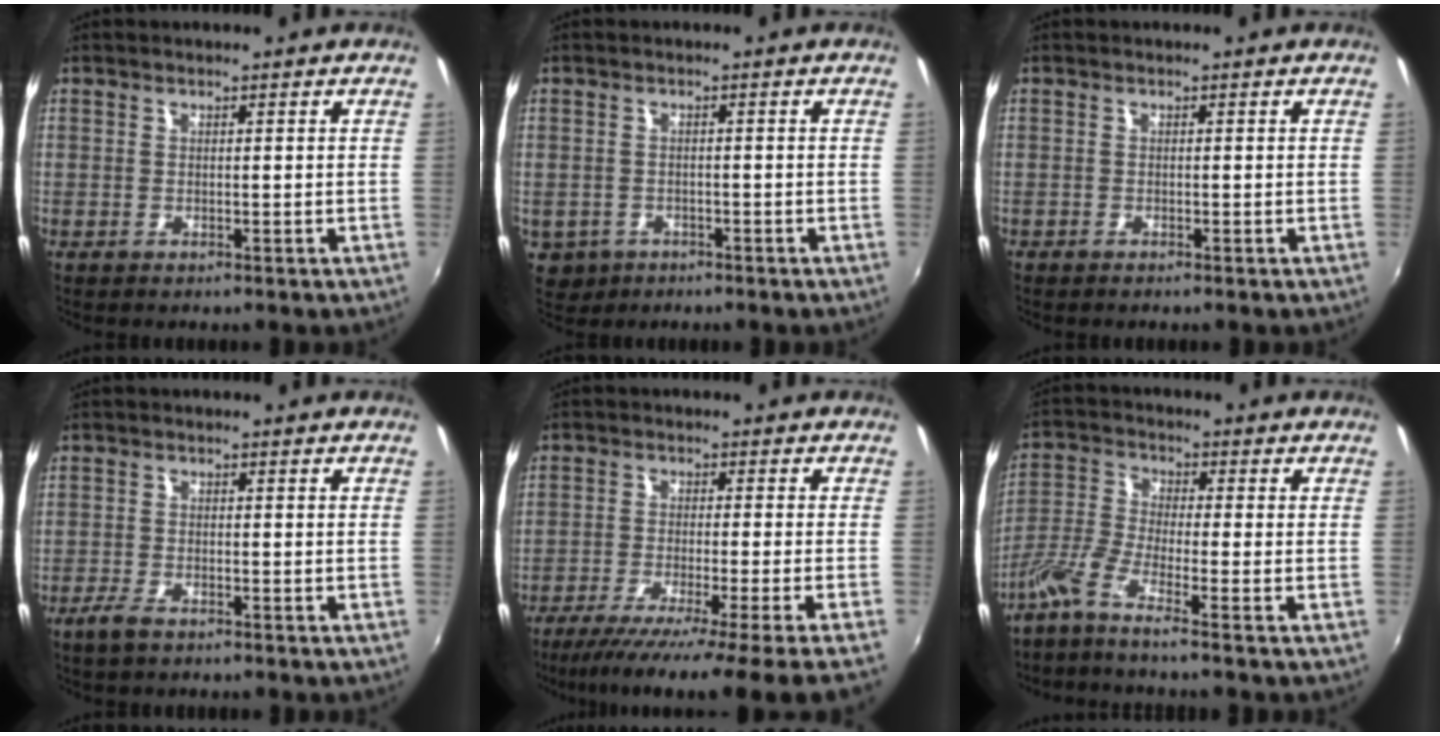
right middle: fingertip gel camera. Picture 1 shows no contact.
{"total": 5.1, "force": [-1.7, 4.3, 2.1], "torque": [-0.051, -0.010, -0.017]}
{"total": 0.0}
{"total": 2.8, "force": [-2.0, 0.9, 1.7], "torque": [-0.046, -0.004, -0.040]}
{"total": 14.9, "force": [-12.5, -2.8, 7.5], "torque": [-0.127, -0.048, -0.186]}
{"total": 5.5, "force": [-3.8, -0.3, 4.0], "torque": [-0.095, -0.002, -0.080]}